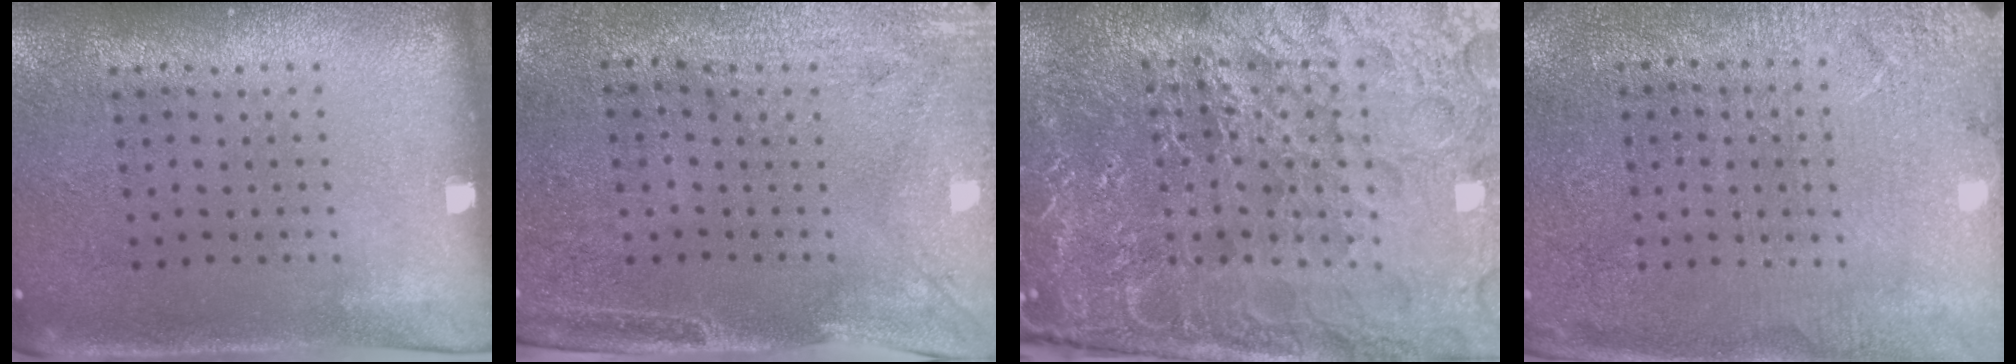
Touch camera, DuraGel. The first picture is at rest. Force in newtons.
{"total": 2.9, "press": 2.5, "slide": 1.6}
{"total": 6.1, "press": 5.5, "slide": 2.7}
{"total": 2.8, "press": 2.8, "slide": 0.1}